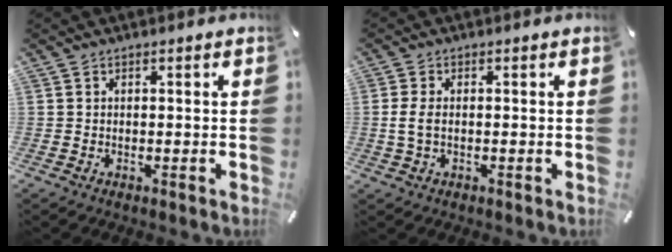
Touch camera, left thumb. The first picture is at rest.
{"total": 3.7, "force": [-0.2, 1.9, 3.2], "torque": [-0.073, 0.000, -0.006]}